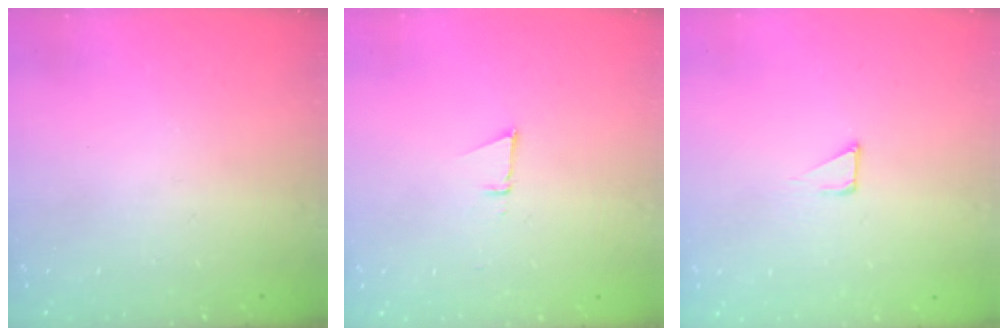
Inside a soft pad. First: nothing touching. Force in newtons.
{"total": 3.0, "press": 2.9, "slide": 0.8}
{"total": 2.1, "press": 2.1, "slide": 0.1}